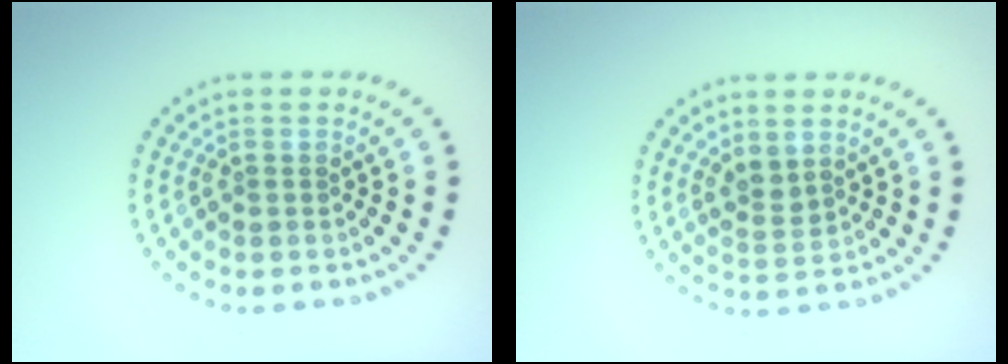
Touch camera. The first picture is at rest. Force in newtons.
{"total": 1.6, "press": 1.3, "slide": 0.9}